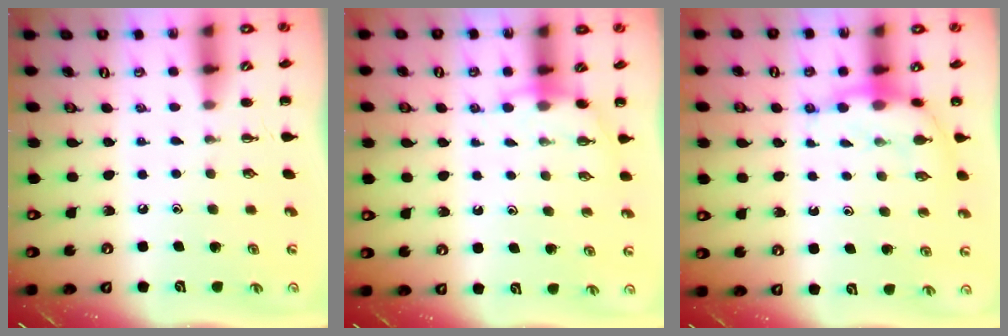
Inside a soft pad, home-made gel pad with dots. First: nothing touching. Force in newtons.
{"total": 4.2, "press": 4.1, "slide": 0.9}
{"total": 7.3, "press": 7.2, "slide": 1.1}